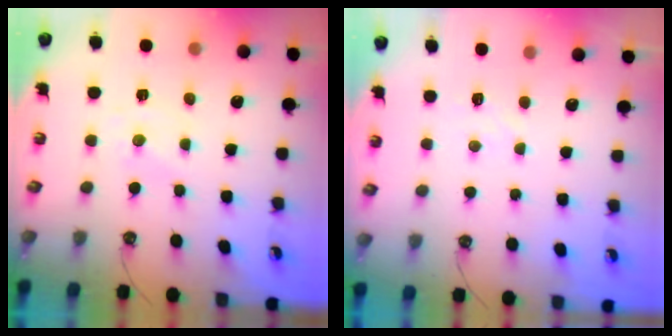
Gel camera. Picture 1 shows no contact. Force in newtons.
{"total": 4.5, "press": 4.5, "slide": 0.7}